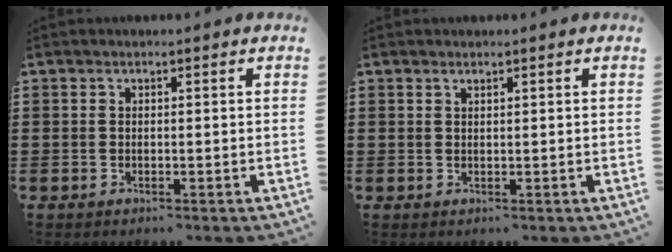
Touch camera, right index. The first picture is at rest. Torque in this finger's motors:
{"motor_torque": [-0.23, 0.16, -0.03, -0.01]}